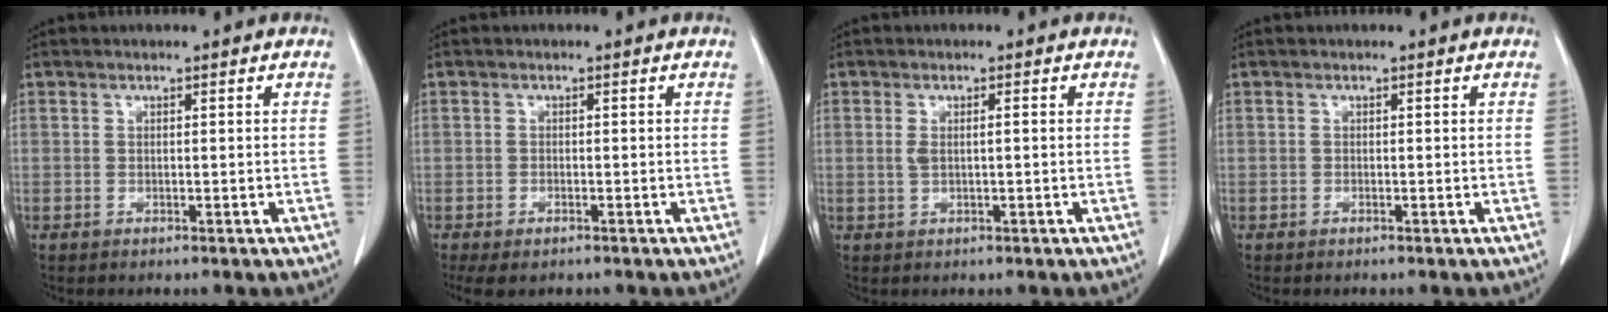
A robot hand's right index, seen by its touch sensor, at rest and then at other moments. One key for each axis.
{"total": 3.5, "fx": -2.5, "fy": 1.5, "fz": 2.0, "tx": -0.036, "ty": -0.009, "tz": -0.037}
{"total": 2.0, "fx": 0.0, "fy": 0.7, "fz": 1.9, "tx": -0.043, "ty": 0.010, "tz": 0.002}
{"total": 0.0}